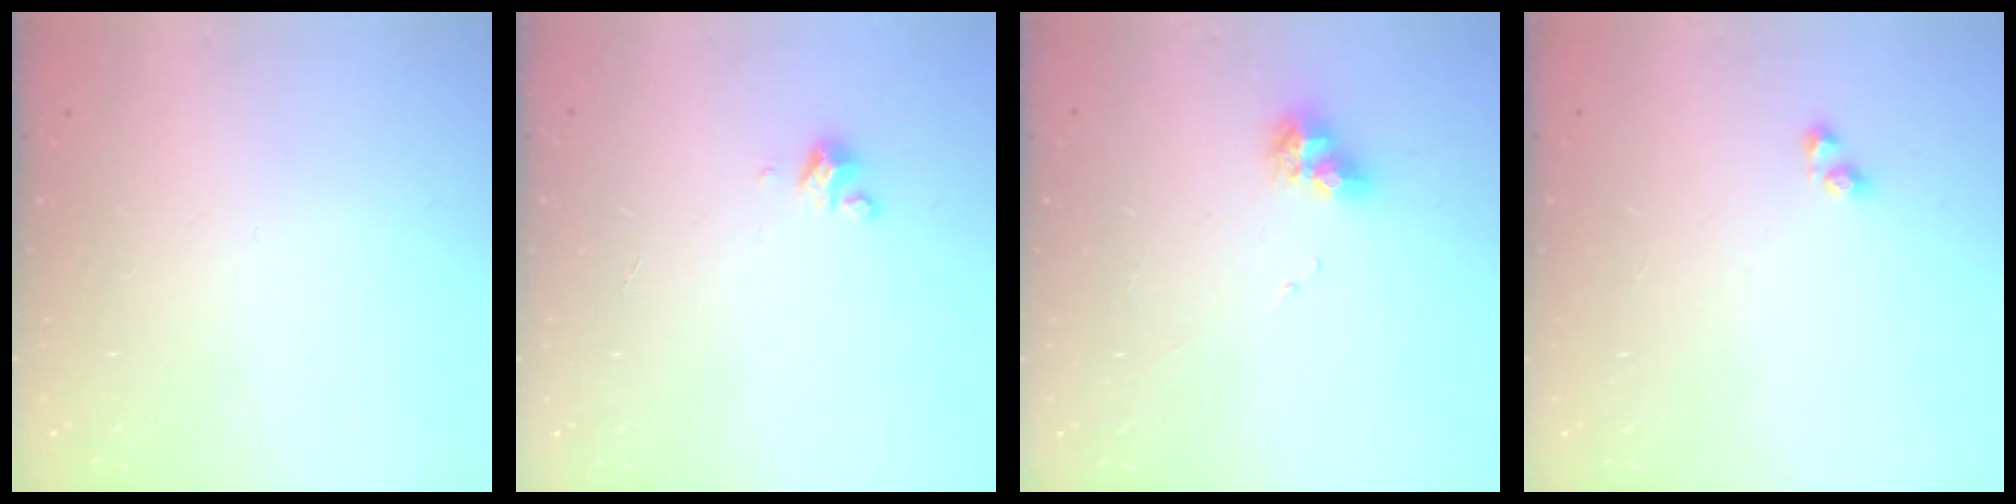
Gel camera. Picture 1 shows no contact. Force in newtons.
{"total": 1.7, "press": 1.7, "slide": 0.3}
{"total": 9.7, "press": 9.6, "slide": 1.1}
{"total": 2.4, "press": 2.1, "slide": 1.2}